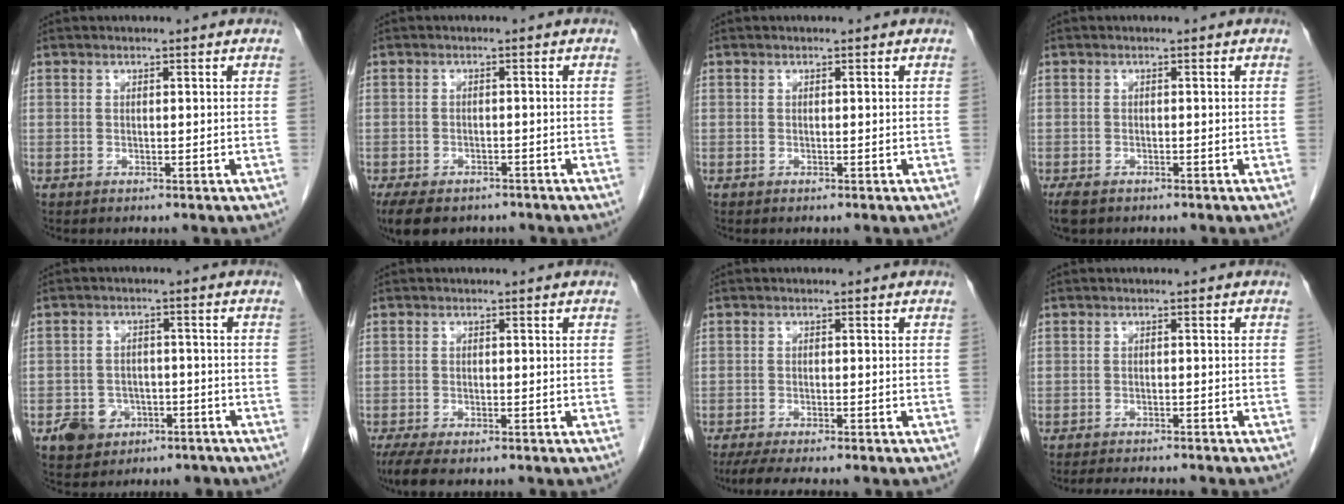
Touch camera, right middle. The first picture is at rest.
{"total": 9.9, "force": [-7.4, 4.9, 4.4], "torque": [-0.081, -0.004, -0.103]}
{"total": 0.0}
{"total": 2.8, "force": [-2.1, 1.4, 1.3], "torque": [-0.030, -0.007, -0.033]}
{"total": 5.9, "force": [-3.2, 4.7, 1.5], "torque": [-0.025, 0.013, -0.041]}
{"total": 6.1, "force": [-4.6, 2.0, 3.6], "torque": [-0.059, -0.014, -0.071]}
{"total": 7.1, "force": [-5.8, 0.9, 4.0], "torque": [-0.054, -0.014, -0.087]}
{"total": 7.3, "force": [-6.6, 1.0, 2.8], "torque": [-0.035, -0.007, -0.090]}